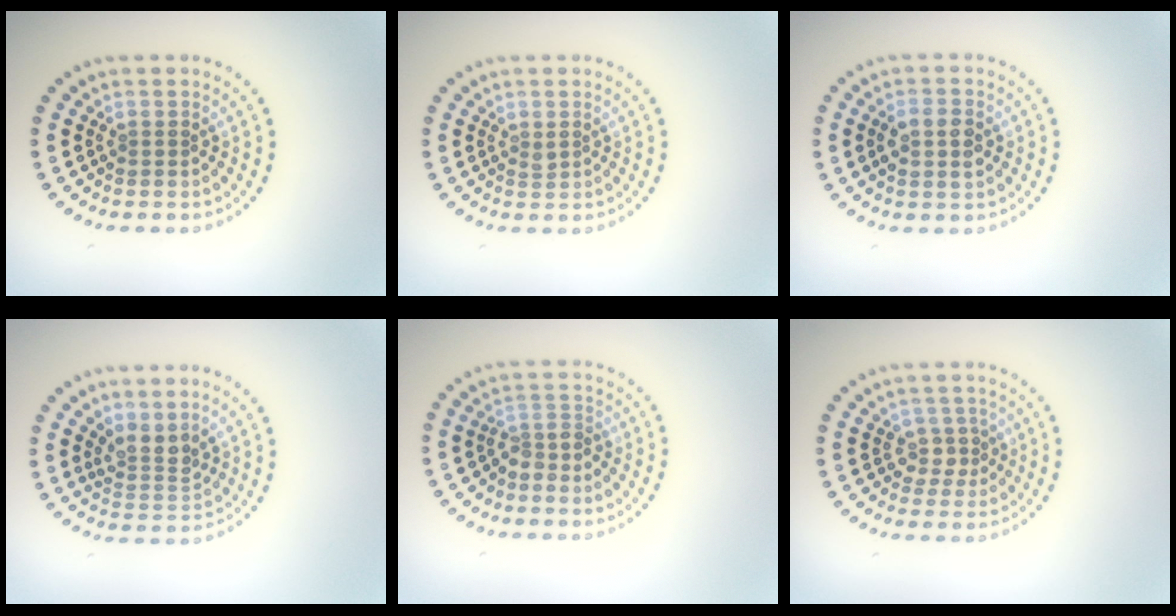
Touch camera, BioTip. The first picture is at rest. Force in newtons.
{"total": 0.5, "press": 0.5, "slide": 0.3}
{"total": 2.6, "press": 2.6, "slide": 0.3}
{"total": 2.5, "press": 1.9, "slide": 1.6}
{"total": 2.0, "press": 1.5, "slide": 1.3}
{"total": 1.9, "press": 1.5, "slide": 1.2}